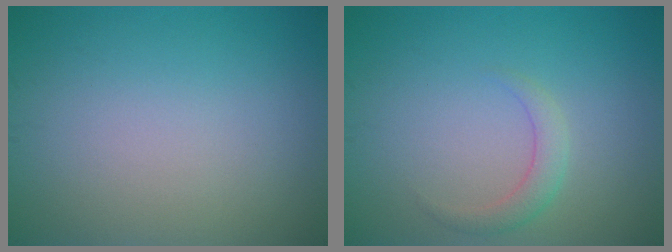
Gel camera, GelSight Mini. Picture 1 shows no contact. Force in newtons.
{"total": 1.7, "press": 1.7, "slide": 0.0}